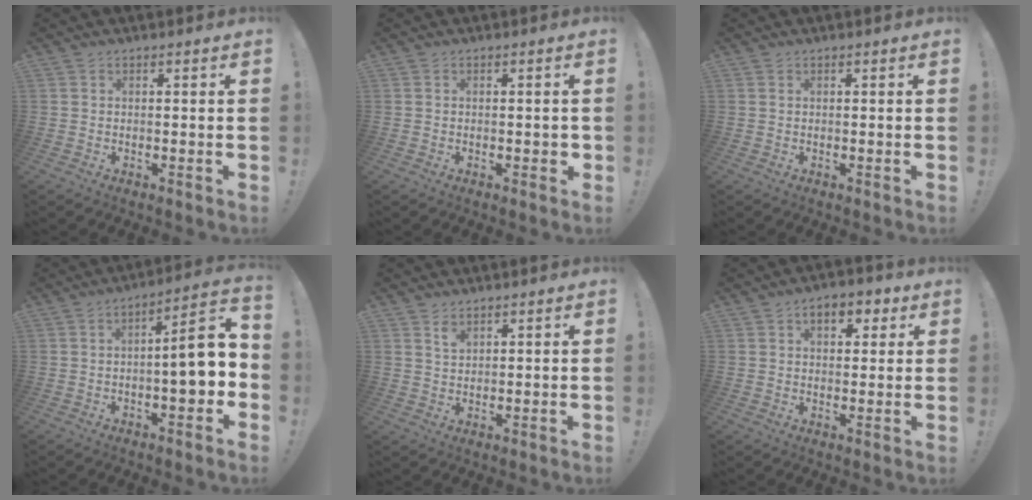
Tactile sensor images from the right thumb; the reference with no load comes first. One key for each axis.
{"total": 1.4, "fx": -0.4, "fy": 0.8, "fz": 1.1, "tx": -0.017, "ty": 0.005, "tz": -0.007}
{"total": 0.0}
{"total": 11.0, "fx": -1.1, "fy": 3.1, "fz": 10.5, "tx": -0.137, "ty": 0.000, "tz": -0.025}
{"total": 2.8, "fx": 2.0, "fy": 1.5, "fz": 1.2, "tx": -0.008, "ty": -0.016, "tz": 0.034}
{"total": 6.2, "fx": 2.6, "fy": 3.8, "fz": 4.2, "tx": -0.047, "ty": -0.002, "tz": 0.039}